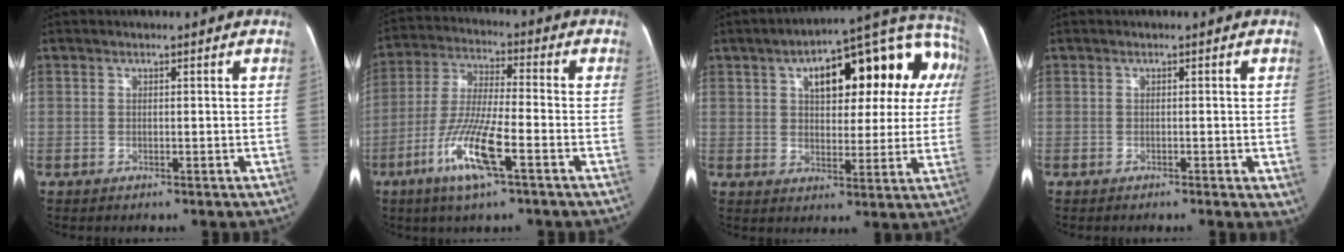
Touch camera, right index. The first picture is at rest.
{"total": 11.5, "force": [-5.3, 1.0, 10.1], "torque": [-0.206, -0.018, -0.104]}
{"total": 18.9, "force": [5.9, 8.0, 16.0], "torque": [-0.203, 0.059, 0.075]}
{"total": 3.0, "force": [-1.2, 0.7, 2.6], "torque": [-0.026, -0.008, -0.016]}